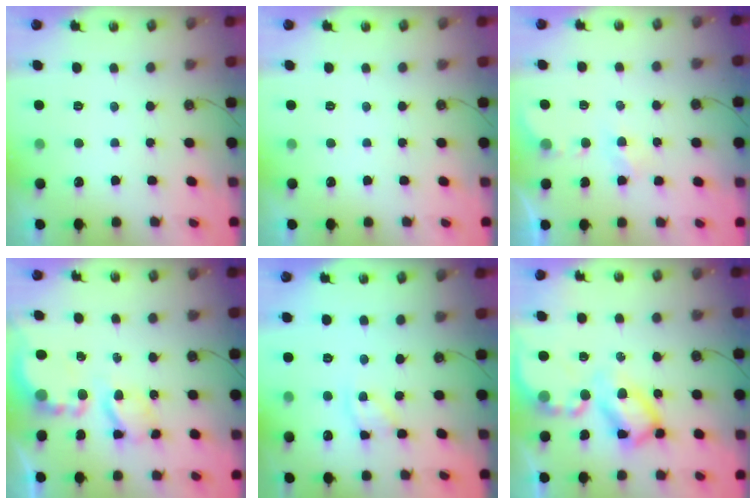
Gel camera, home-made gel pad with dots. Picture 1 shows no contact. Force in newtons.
{"total": 0.0}
{"total": 3.1, "press": 3.0, "slide": 0.4}
{"total": 6.6, "press": 6.6, "slide": 0.4}
{"total": 5.7, "press": 5.7, "slide": 0.4}
{"total": 17.2, "press": 17.1, "slide": 1.8}